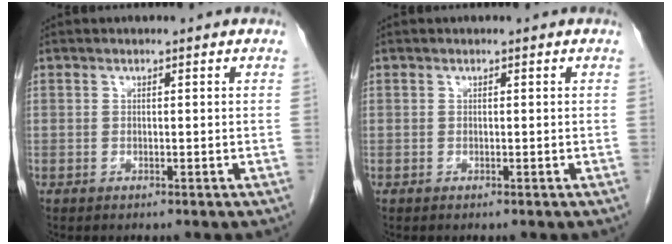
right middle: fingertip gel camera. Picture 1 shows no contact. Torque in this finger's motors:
{"motor_torque": [-0.10, -0.14, -0.02, -0.01]}